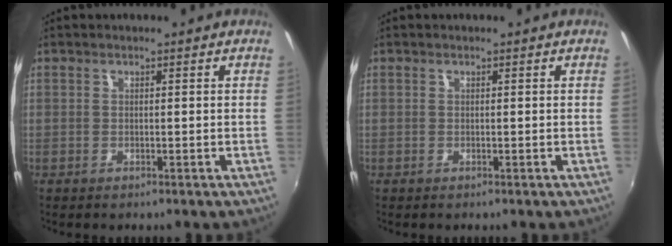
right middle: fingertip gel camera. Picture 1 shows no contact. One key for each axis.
{"total": 0.0}